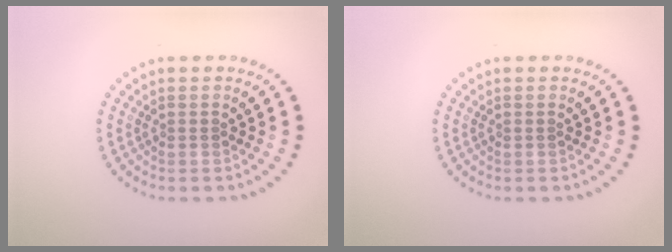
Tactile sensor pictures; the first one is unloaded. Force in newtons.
{"total": 0.0}